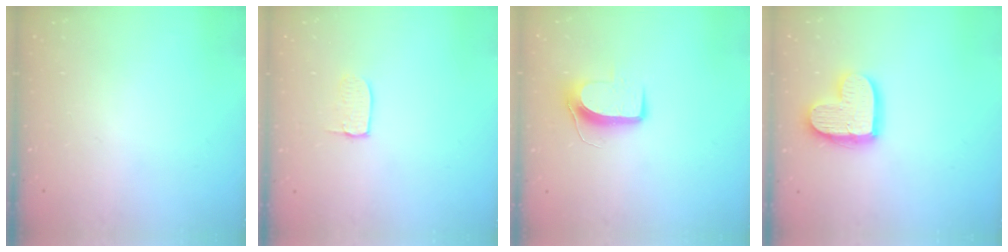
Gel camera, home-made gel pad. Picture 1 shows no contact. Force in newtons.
{"total": 4.9, "press": 4.8, "slide": 0.4}
{"total": 9.4, "press": 9.4, "slide": 0.3}
{"total": 14.5, "press": 14.4, "slide": 1.3}